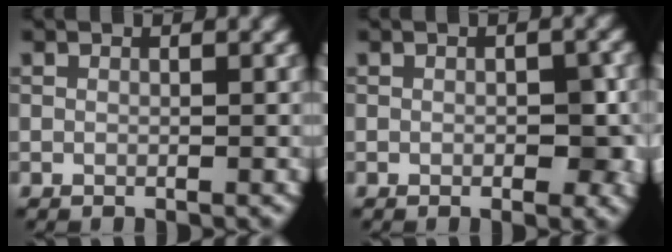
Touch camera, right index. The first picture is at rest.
{"total": 3.1, "force": [-0.6, 1.5, 2.7], "torque": [-0.026, 0.001, -0.008]}